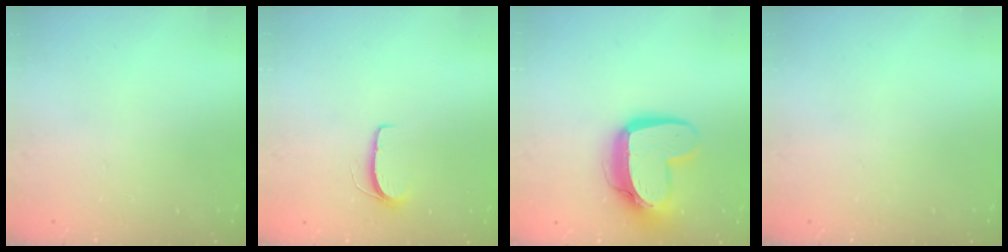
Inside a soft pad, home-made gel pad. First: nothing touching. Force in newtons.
{"total": 6.1, "press": 6.1, "slide": 0.5}
{"total": 14.7, "press": 14.6, "slide": 1.4}
{"total": 0.0}